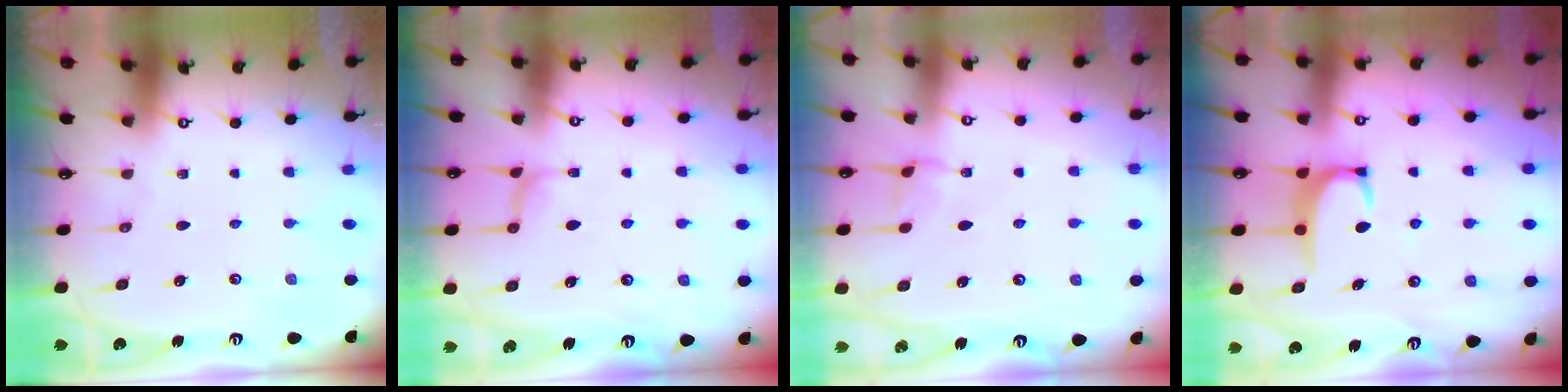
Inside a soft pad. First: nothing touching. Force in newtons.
{"total": 1.7, "press": 1.5, "slide": 0.8}
{"total": 2.8, "press": 2.8, "slide": 0.4}
{"total": 3.4, "press": 3.3, "slide": 0.6}